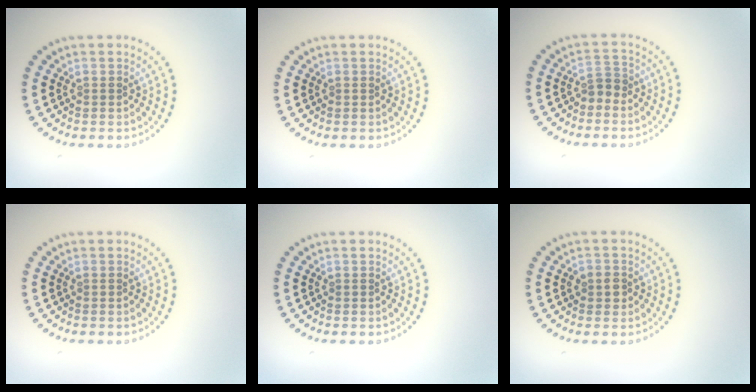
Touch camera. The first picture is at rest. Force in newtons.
{"total": 0.0}
{"total": 1.3, "press": 1.0, "slide": 0.8}
{"total": 0.0}
{"total": 0.0}
{"total": 1.5, "press": 1.3, "slide": 0.6}